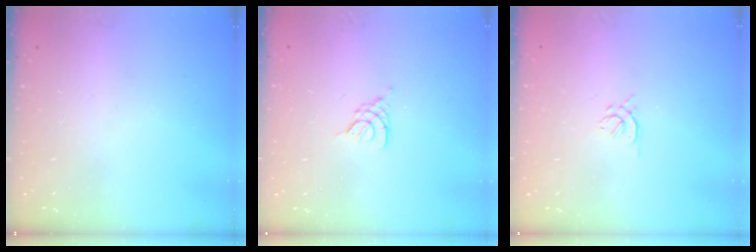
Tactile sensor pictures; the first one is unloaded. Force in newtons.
{"total": 2.3, "press": 2.3, "slide": 0.5}
{"total": 1.6, "press": 1.5, "slide": 0.6}